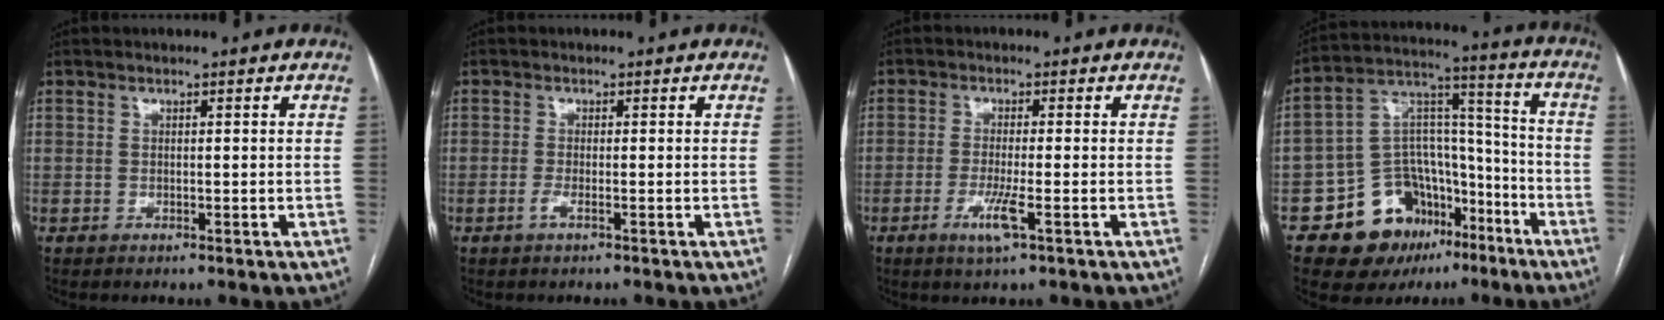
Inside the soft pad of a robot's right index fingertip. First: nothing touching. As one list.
[{"total": 1.1, "force": [-0.5, 0.0, 1.0], "torque": [-0.020, -0.001, -0.011]}, {"total": 4.1, "force": [-1.7, 0.0, 3.7], "torque": [-0.075, -0.011, -0.033]}, {"total": 16.2, "force": [-9.2, 10.8, 7.9], "torque": [-0.123, 0.064, -0.140]}]